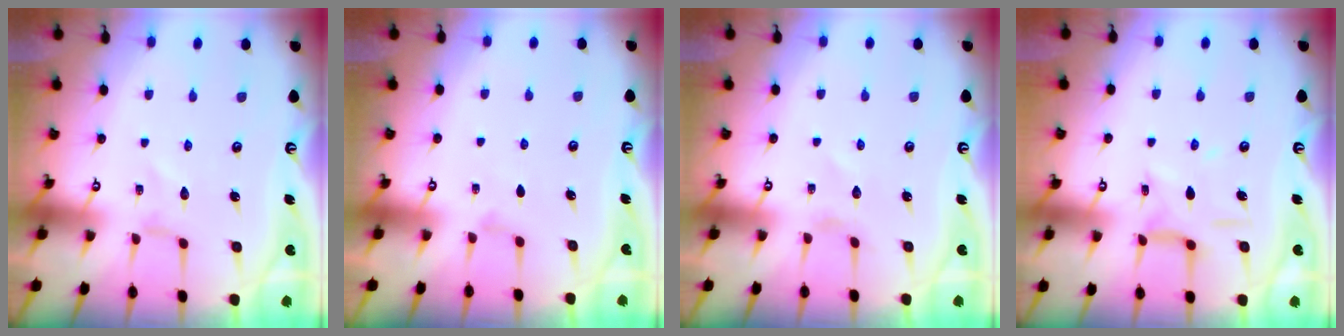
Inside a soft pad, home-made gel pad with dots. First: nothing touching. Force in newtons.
{"total": 2.1, "press": 2.1, "slide": 0.4}
{"total": 1.7, "press": 1.7, "slide": 0.2}
{"total": 8.7, "press": 8.6, "slide": 0.7}